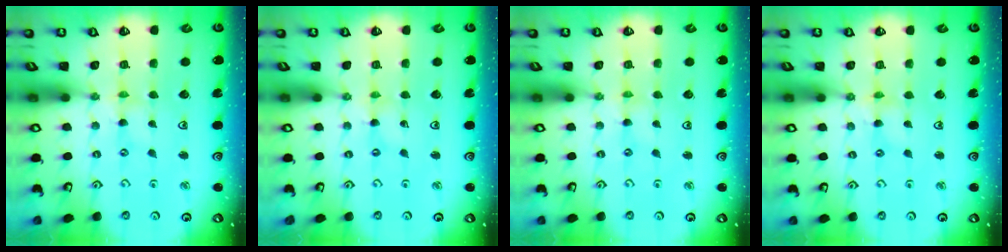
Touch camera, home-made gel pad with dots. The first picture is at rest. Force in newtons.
{"total": 0.0}
{"total": 0.0}
{"total": 2.3, "press": 2.2, "slide": 0.4}